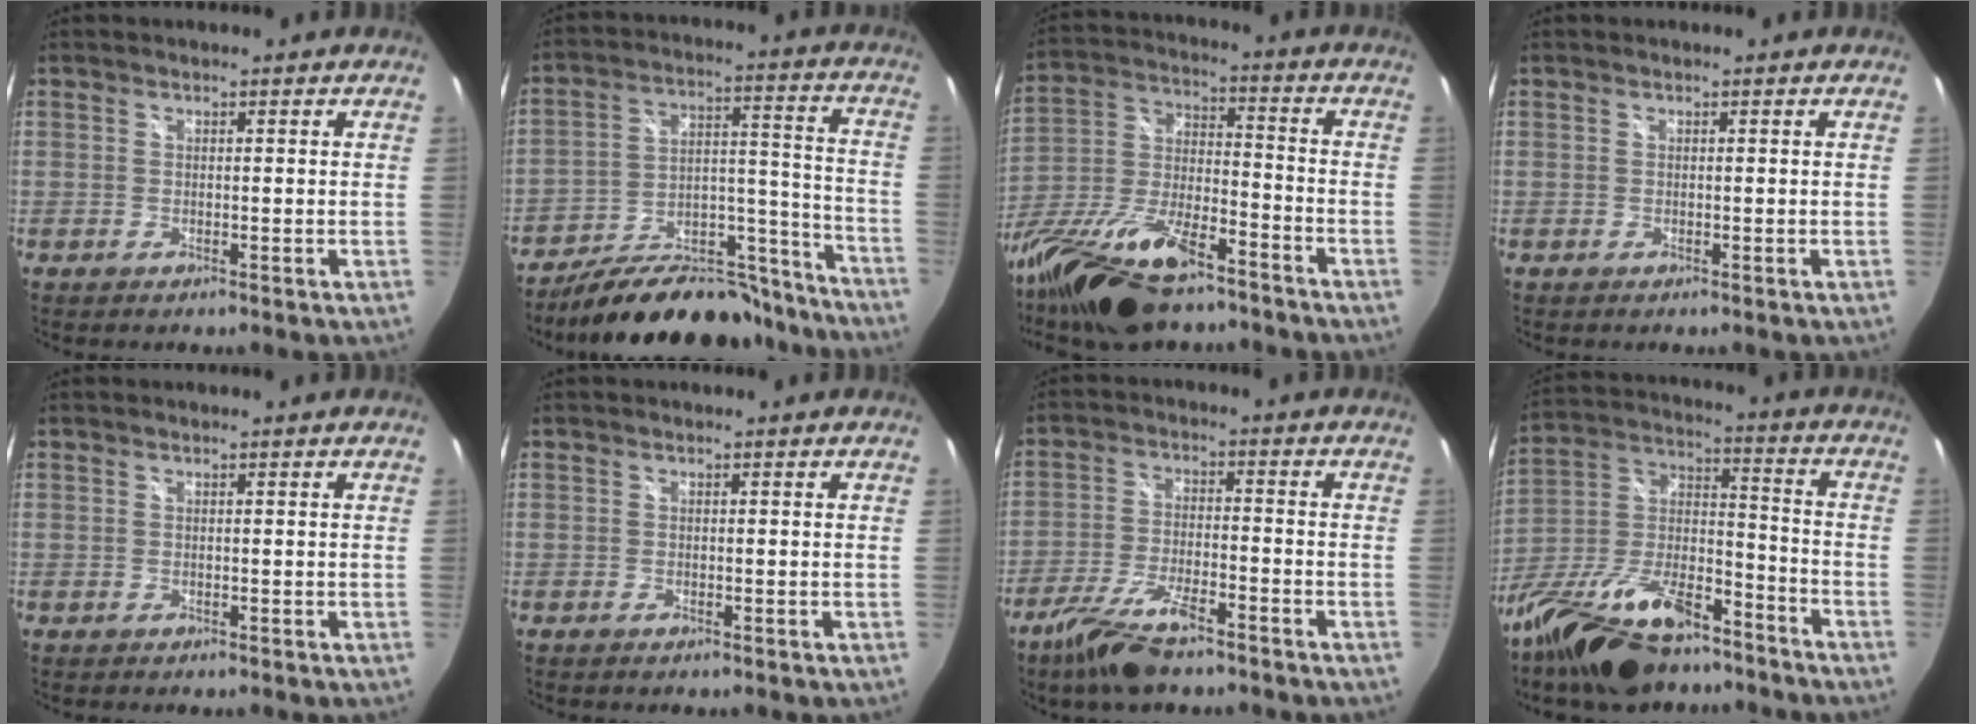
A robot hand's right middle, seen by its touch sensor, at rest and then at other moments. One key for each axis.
{"total": 23.8, "fx": -20.1, "fy": 8.1, "fz": 9.8, "tx": -0.152, "ty": 0.040, "tz": -0.272}
{"total": 23.6, "fx": -16.9, "fy": 8.0, "fz": 14.4, "tx": -0.298, "ty": -0.028, "tz": -0.296}
{"total": 0.0}
{"total": 0.0}
{"total": 0.6, "fx": -0.5, "fy": 0.2, "fz": 0.3, "tx": -0.005, "ty": -0.001, "tz": -0.010}
{"total": 10.3, "fx": -7.7, "fy": 2.9, "fz": 6.2, "tx": -0.139, "ty": -0.015, "tz": -0.143}
{"total": 21.3, "fx": -15.0, "fy": 8.4, "fz": 12.6, "tx": -0.248, "ty": -0.002, "tz": -0.258}